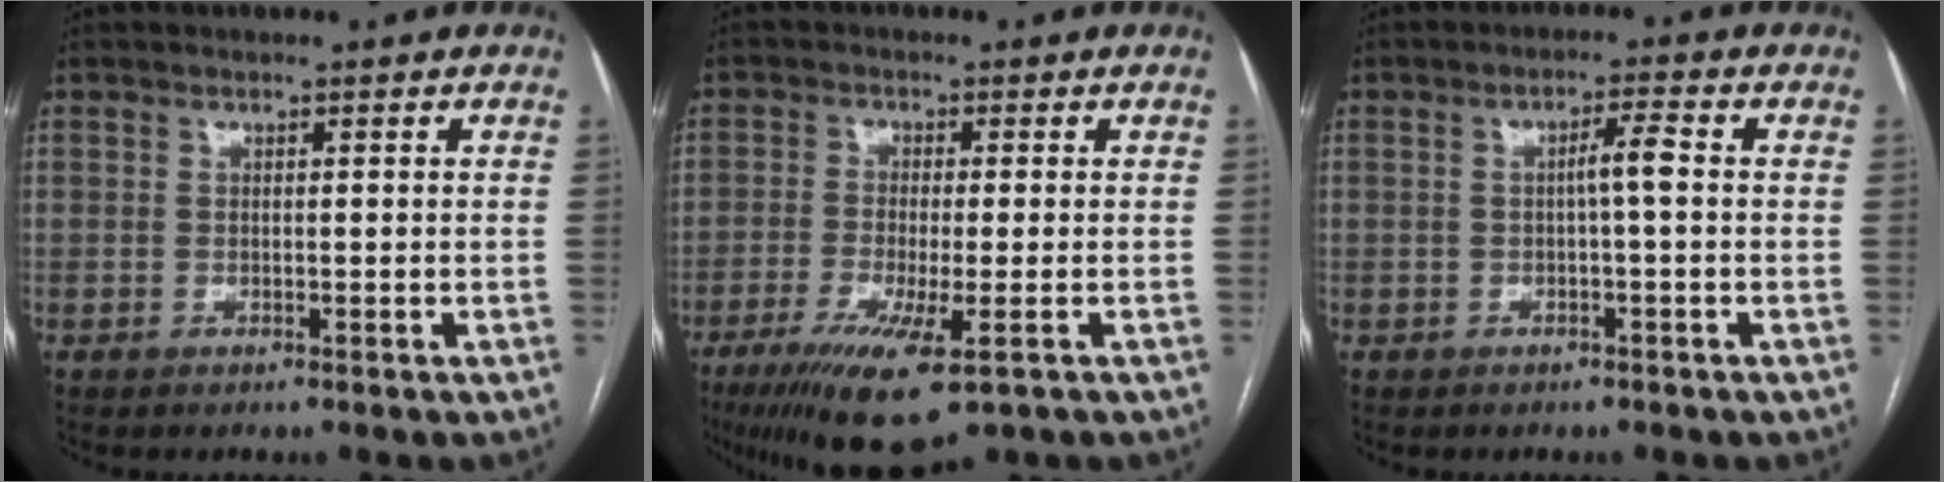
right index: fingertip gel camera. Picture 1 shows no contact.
{"total": 11.1, "force": [-6.0, 1.7, 9.2], "torque": [-0.160, -0.032, -0.096]}
{"total": 2.9, "force": [-0.1, 0.0, 2.9], "torque": [-0.051, 0.006, 0.001]}